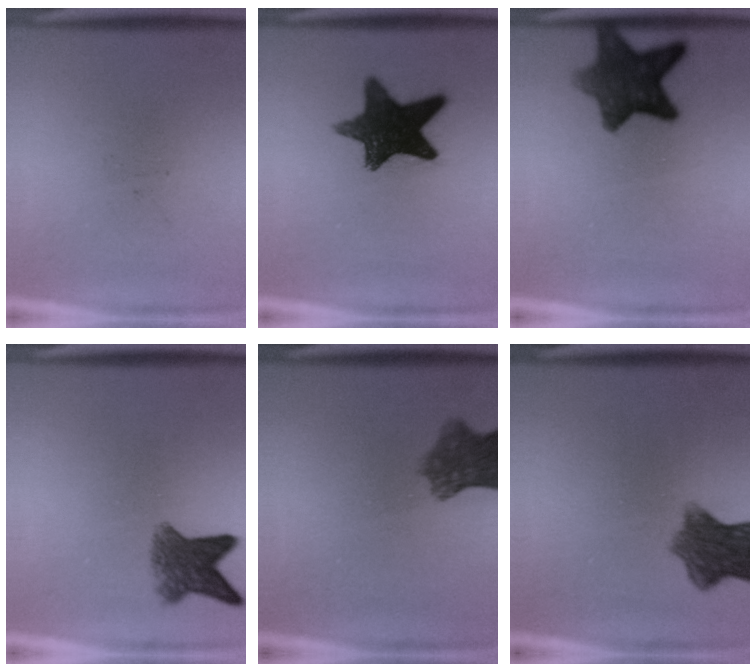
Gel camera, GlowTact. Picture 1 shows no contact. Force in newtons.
{"total": 13.4}
{"total": 10.0}
{"total": 5.7}
{"total": 7.0}
{"total": 8.1}